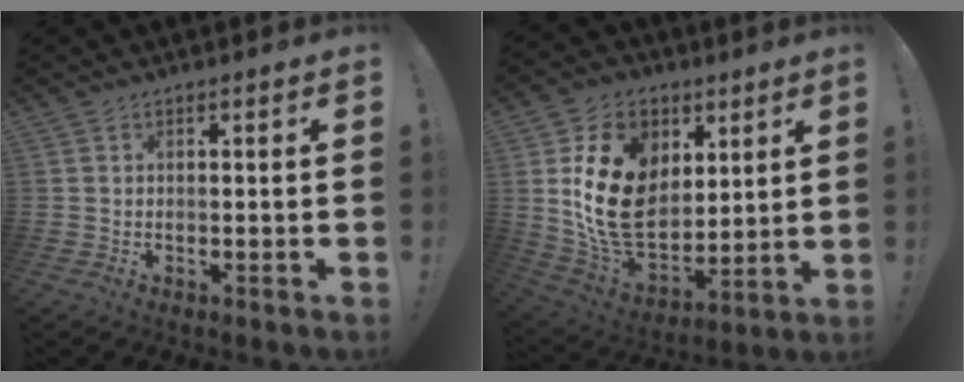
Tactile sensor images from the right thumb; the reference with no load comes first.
{"total": 21.8, "force": [4.7, 16.2, 13.7], "torque": [-0.245, -0.023, 0.100]}